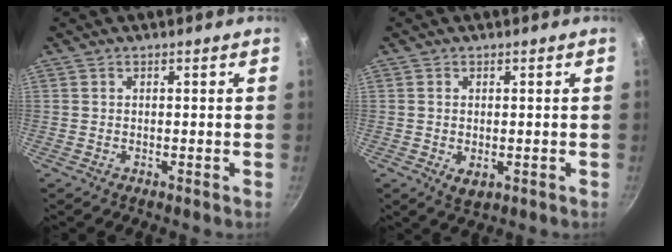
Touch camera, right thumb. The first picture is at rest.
{"total": 3.0, "force": [-0.5, 1.9, 2.3], "torque": [-0.038, -0.010, -0.004]}